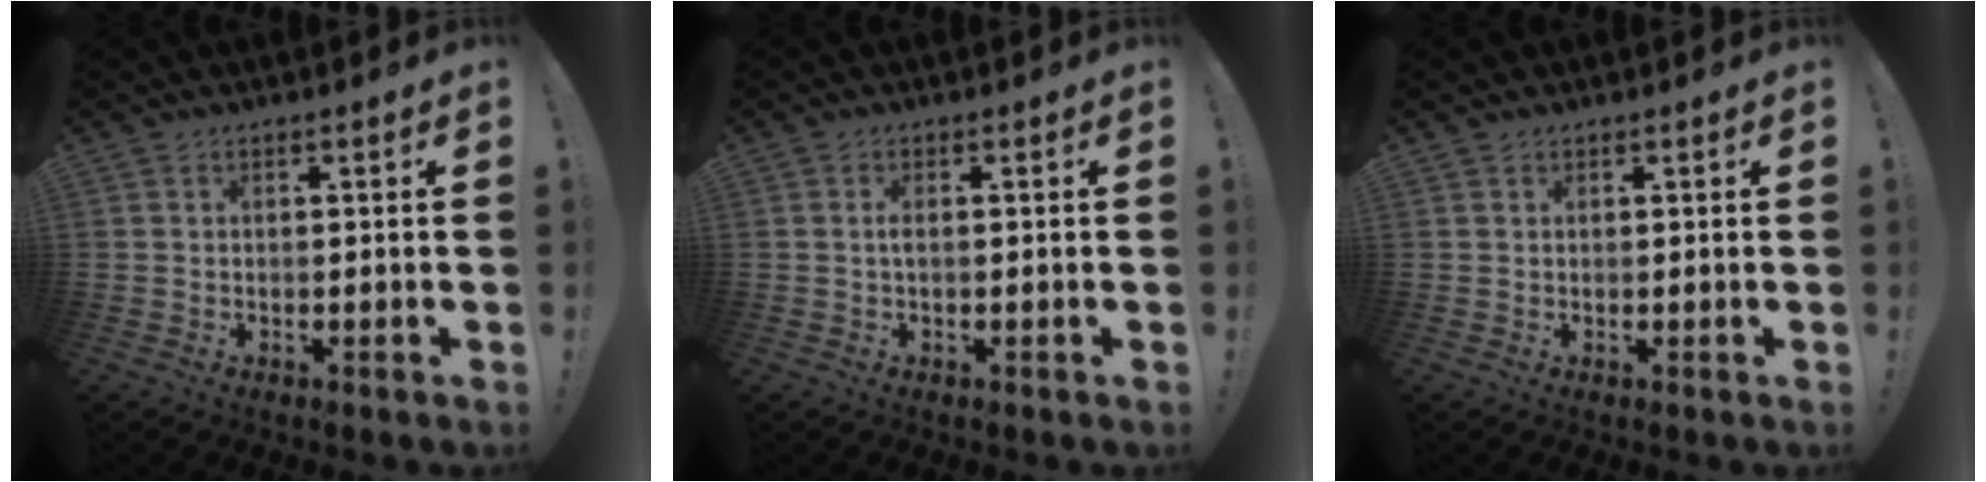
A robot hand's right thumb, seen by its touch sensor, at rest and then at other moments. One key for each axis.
{"total": 1.2, "fx": -0.1, "fy": 0.2, "fz": 1.2, "tx": -0.023, "ty": 0.002, "tz": -0.003}
{"total": 0.7, "fx": 0.5, "fy": 0.3, "fz": -0.1, "tx": 0.007, "ty": -0.002, "tz": 0.010}